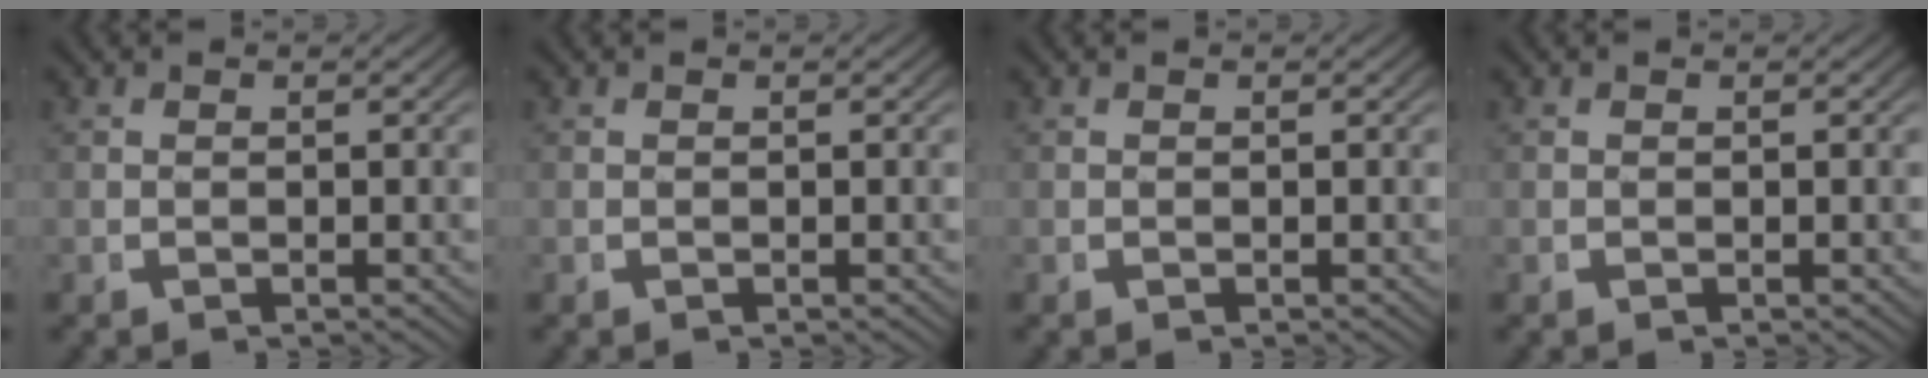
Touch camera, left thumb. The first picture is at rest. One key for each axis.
{"total": 0.0}
{"total": 0.0}
{"total": 0.0}